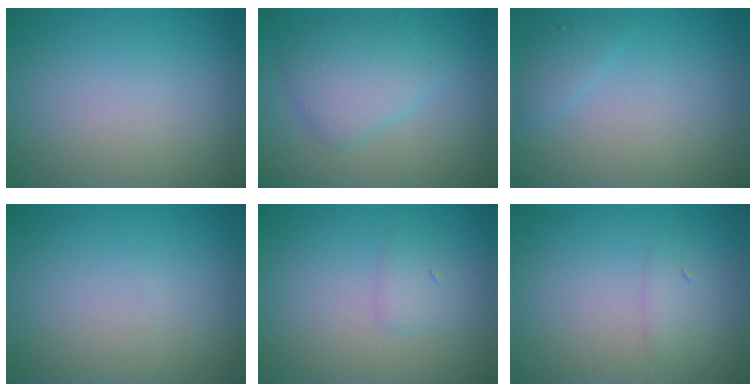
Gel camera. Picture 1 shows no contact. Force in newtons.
{"total": 3.8, "press": 3.8, "slide": 0.1}
{"total": 1.2, "press": 1.2, "slide": 0.1}
{"total": 0.0}
{"total": 1.2, "press": 1.2, "slide": 0.1}
{"total": 1.3, "press": 1.3, "slide": 0.1}